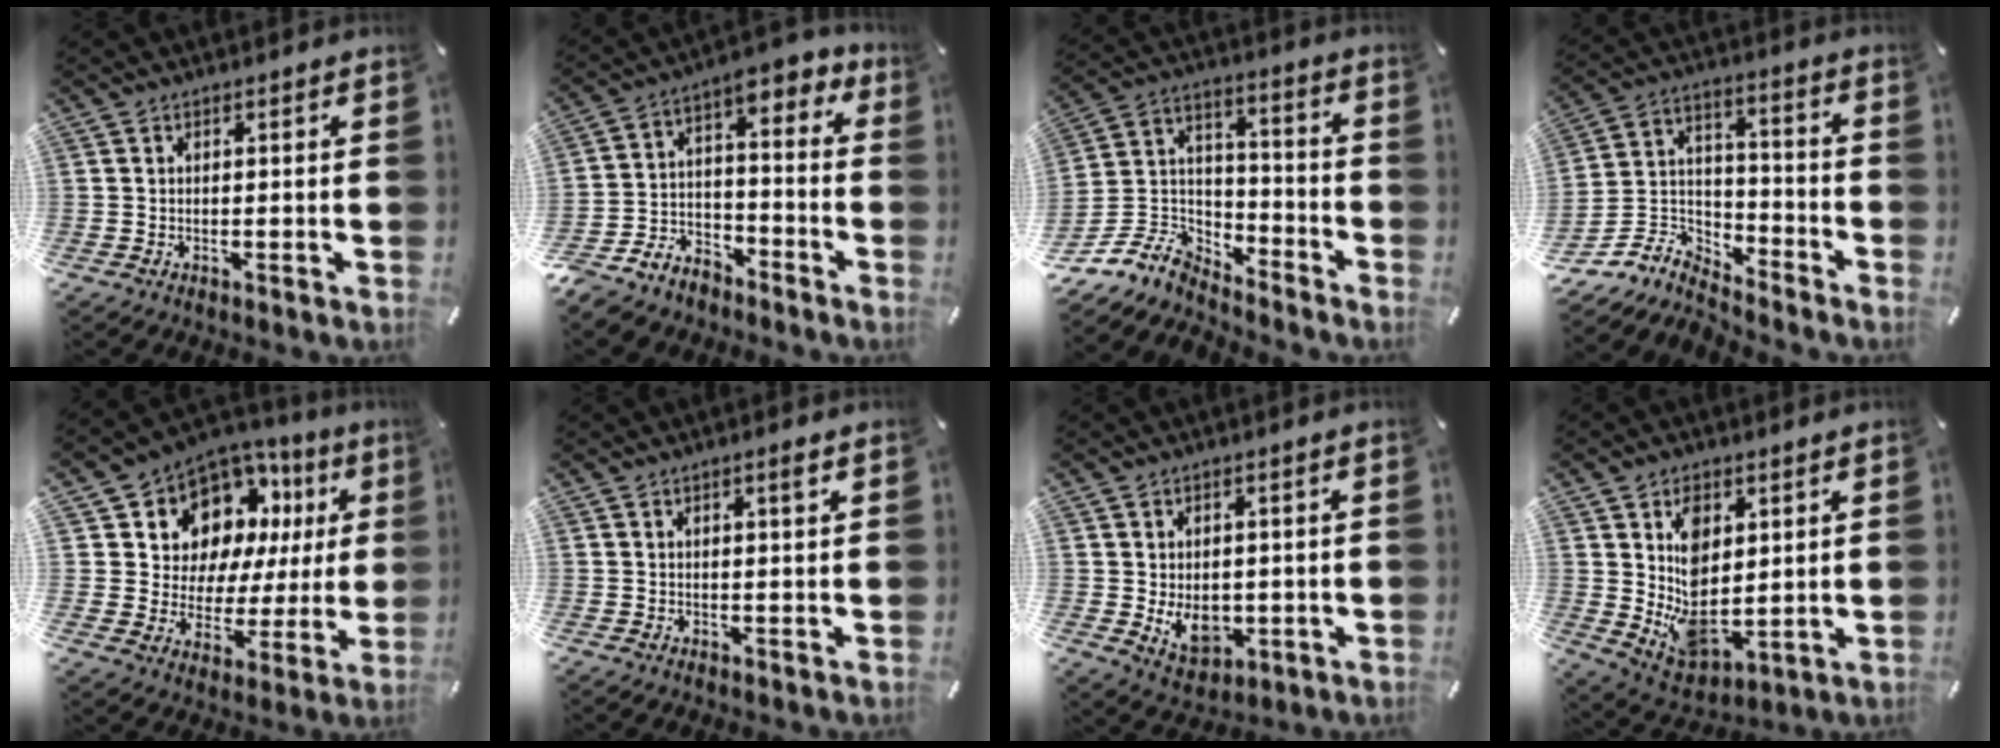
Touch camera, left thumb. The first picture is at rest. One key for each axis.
{"total": 8.6, "fx": -5.4, "fy": 6.4, "fz": 2.0, "tx": -0.055, "ty": 0.017, "tz": -0.102}
{"total": 11.0, "fx": -8.8, "fy": 6.0, "fz": 2.7, "tx": -0.061, "ty": 0.035, "tz": -0.166}
{"total": 9.4, "fx": -7.6, "fy": 5.3, "fz": 1.5, "tx": -0.033, "ty": 0.021, "tz": -0.144}
{"total": 11.2, "fx": 7.1, "fy": 8.1, "fz": 3.0, "tx": -0.051, "ty": -0.077, "tz": 0.127}
{"total": 1.7, "fx": 0.9, "fy": 0.2, "fz": 1.4, "tx": -0.029, "ty": 0.000, "tz": 0.015}
{"total": 7.4, "fx": -0.4, "fy": 6.0, "fz": 4.4, "tx": -0.065, "ty": -0.004, "tz": -0.005}
{"total": 11.2, "fx": 3.8, "fy": 8.0, "fz": 7.0, "tx": -0.134, "ty": -0.026, "tz": 0.076}